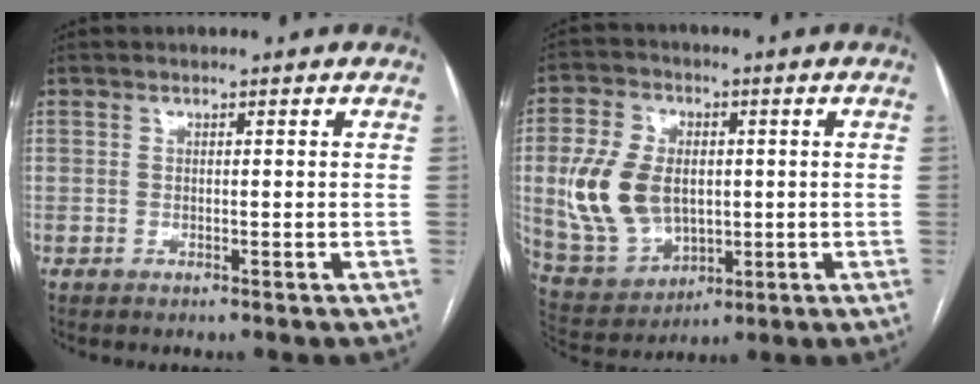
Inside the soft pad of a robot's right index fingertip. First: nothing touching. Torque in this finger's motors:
{"motor_torque": [0.61, 0.02, 0.36, 0.17]}